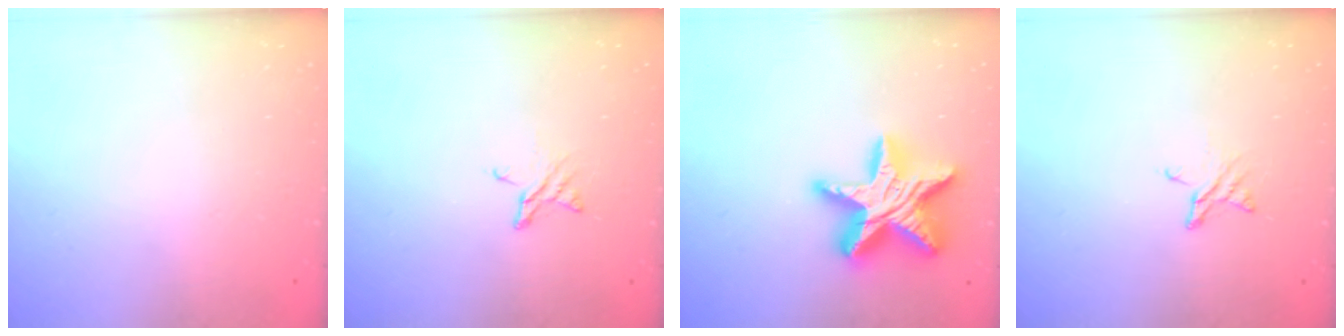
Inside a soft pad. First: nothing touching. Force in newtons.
{"total": 2.9, "press": 2.9, "slide": 0.3}
{"total": 20.5, "press": 20.5, "slide": 1.3}
{"total": 2.9, "press": 2.9, "slide": 0.3}